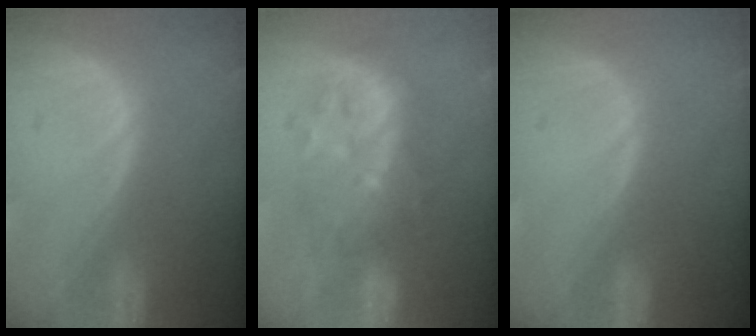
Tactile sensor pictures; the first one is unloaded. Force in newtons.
{"total": 7.8, "press": 7.5, "slide": 2.1}
{"total": 0.0}